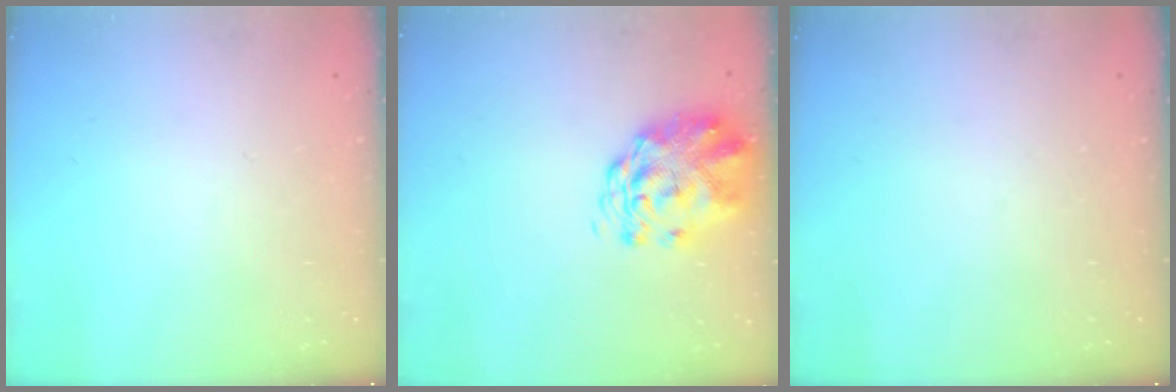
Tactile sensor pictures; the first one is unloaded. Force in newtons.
{"total": 3.0, "press": 2.8, "slide": 1.1}
{"total": 0.0}